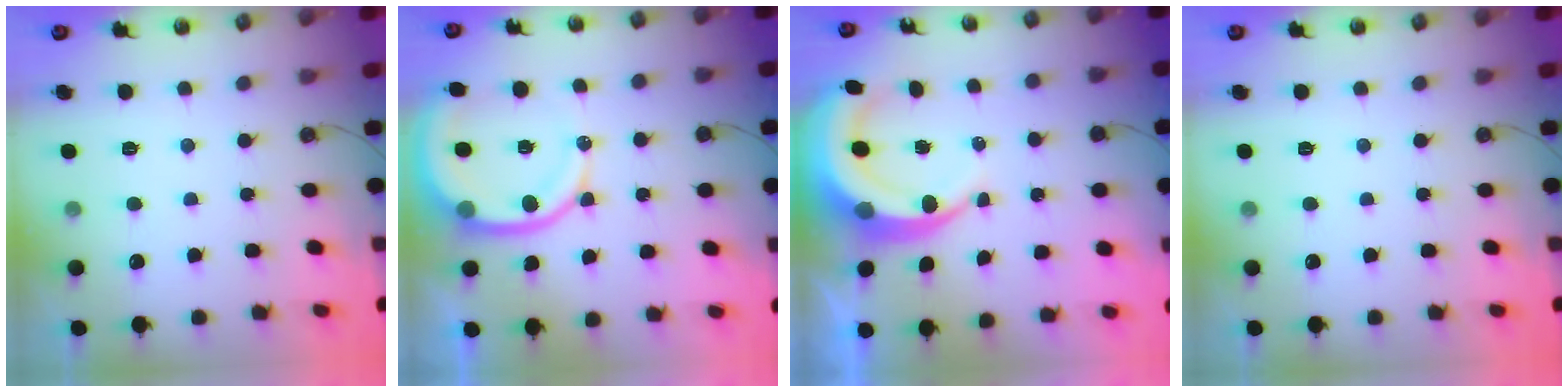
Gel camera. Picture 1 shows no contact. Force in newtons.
{"total": 11.7, "press": 11.6, "slide": 1.4}
{"total": 9.2, "press": 9.1, "slide": 1.3}
{"total": 0.0}